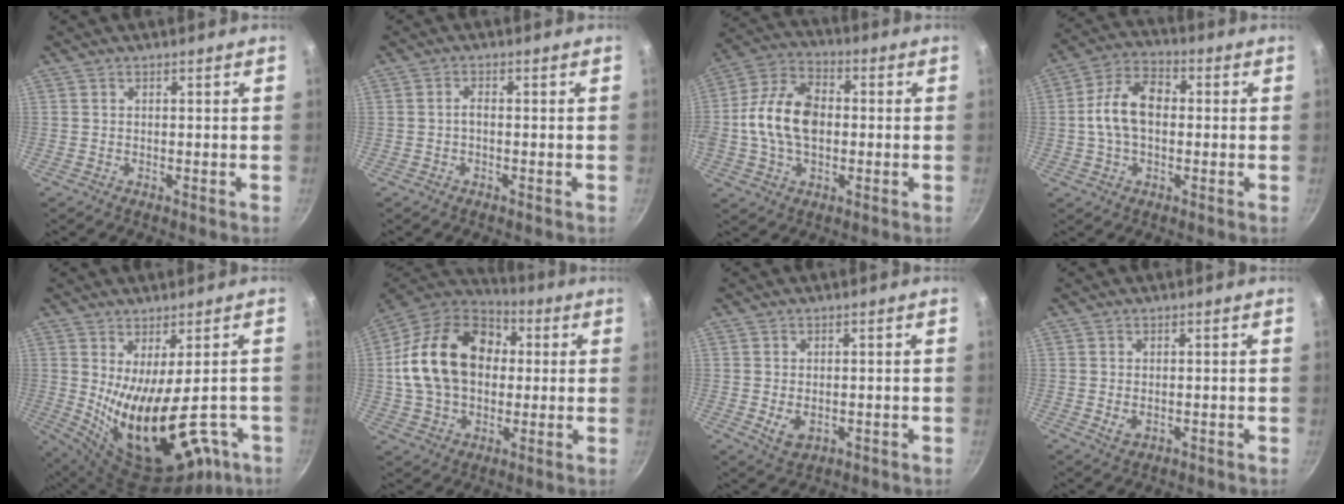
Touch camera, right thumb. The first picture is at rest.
{"total": 1.4, "force": [-0.4, 0.6, 1.2], "torque": [-0.023, 0.010, -0.009]}
{"total": 14.5, "force": [-0.3, 9.6, 10.9], "torque": [-0.185, 0.024, -0.020]}
{"total": 11.1, "force": [0.2, 7.2, 8.4], "torque": [-0.136, 0.030, -0.010]}
{"total": 21.7, "force": [-5.3, 9.9, 18.6], "torque": [-0.265, -0.029, -0.045]}
{"total": 22.2, "force": [2.6, 16.1, 15.0], "torque": [-0.245, 0.034, 0.038]}
{"total": 3.9, "force": [-0.6, 2.7, 2.8], "torque": [-0.044, -0.007, -0.003]}
{"total": 2.1, "force": [-0.2, 1.5, 1.5], "torque": [-0.025, -0.004, -0.001]}